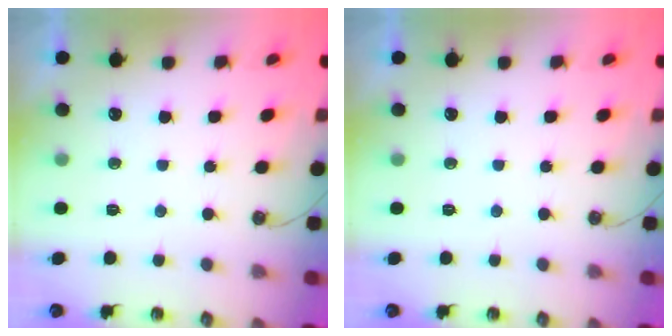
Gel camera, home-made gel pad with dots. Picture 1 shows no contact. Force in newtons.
{"total": 0.0}